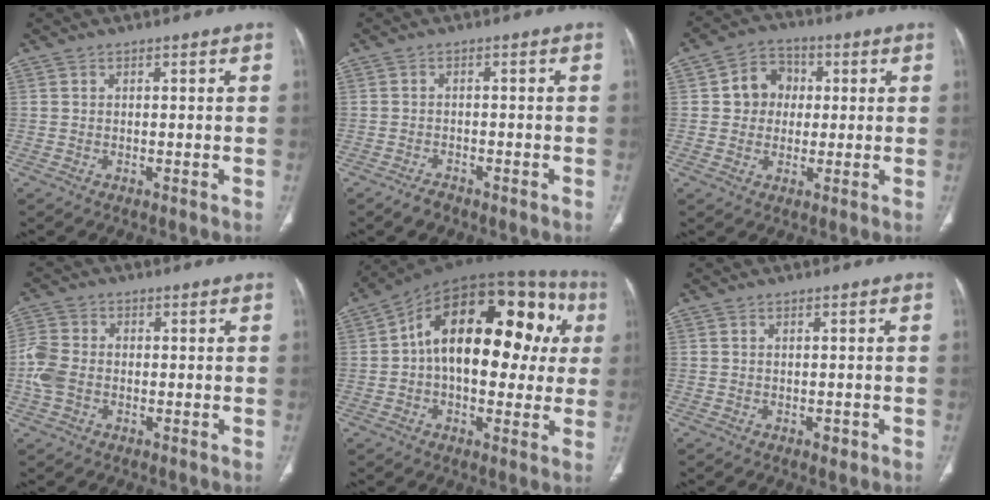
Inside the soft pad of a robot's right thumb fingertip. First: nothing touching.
{"total": 2.3, "force": [-1.8, 1.1, 0.9], "torque": [-0.022, 0.008, -0.027]}
{"total": 7.8, "force": [1.0, 7.0, 3.4], "torque": [-0.020, 0.011, 0.007]}
{"total": 6.2, "force": [-1.2, 4.5, 4.1], "torque": [-0.106, 0.012, -0.028]}
{"total": 24.9, "force": [3.5, 13.6, 20.6], "torque": [-0.275, 0.049, 0.041]}
{"total": 1.2, "force": [-0.5, 0.8, 0.8], "torque": [-0.008, -0.001, -0.004]}